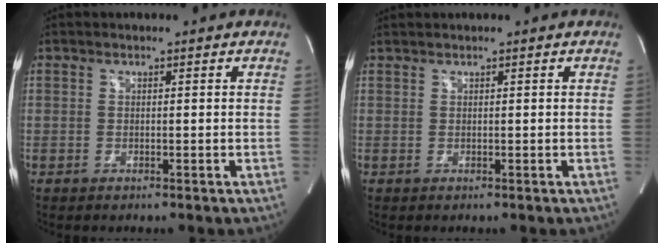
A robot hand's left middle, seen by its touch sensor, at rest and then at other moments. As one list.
[{"total": 0.9, "force": [0.9, -0.1, 0.3], "torque": [-0.010, 0.014, 0.024]}]